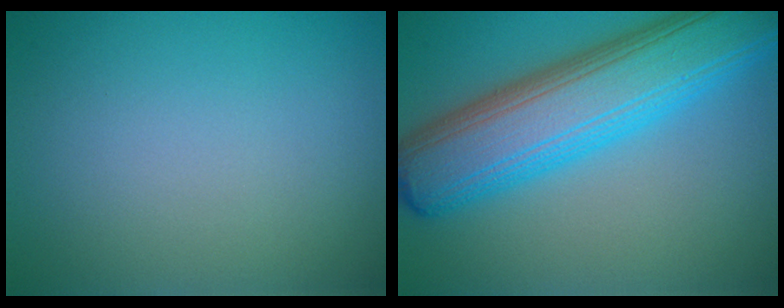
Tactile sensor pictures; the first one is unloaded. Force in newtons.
{"total": 10.0, "press": 10.0, "slide": 0.2}